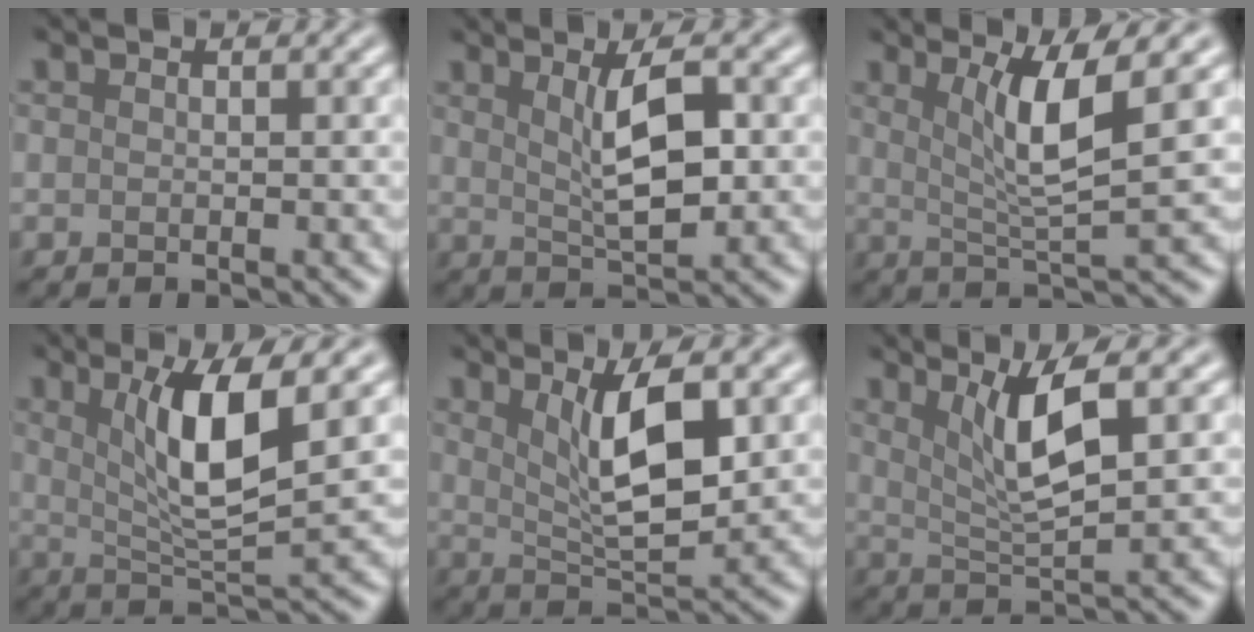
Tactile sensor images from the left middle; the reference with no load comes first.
{"total": 4.6, "force": [1.1, 1.3, 4.3], "torque": [-0.077, 0.001, 0.022]}
{"total": 5.3, "force": [1.8, 0.8, 4.9], "torque": [-0.091, -0.005, 0.037]}
{"total": 6.6, "force": [2.0, 1.4, 6.1], "torque": [-0.109, -0.006, 0.040]}
{"total": 6.1, "force": [2.0, 1.7, 5.4], "torque": [-0.095, -0.006, 0.040]}
{"total": 5.1, "force": [2.1, 1.1, 4.5], "torque": [-0.083, -0.005, 0.042]}